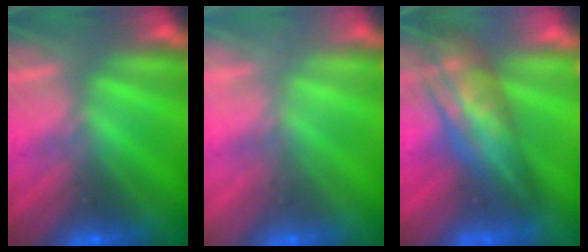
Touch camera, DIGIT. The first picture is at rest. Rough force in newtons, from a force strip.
{"total": 2.0}
{"total": 7.4}